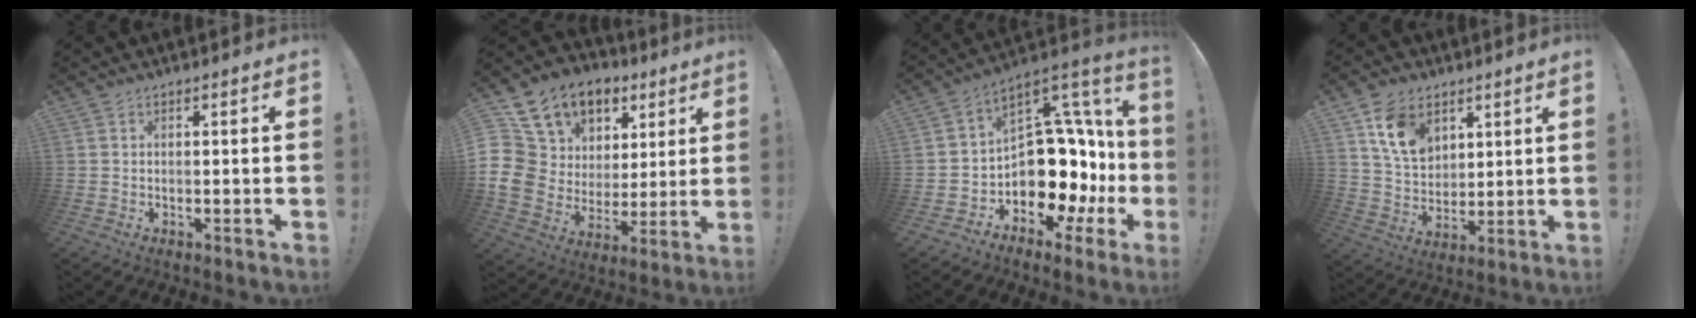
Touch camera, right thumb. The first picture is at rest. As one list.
[{"total": 16.1, "force": [6.6, 13.6, 5.6], "torque": [-0.115, -0.045, 0.152]}, {"total": 16.9, "force": [-3.0, 12.0, 11.5], "torque": [-0.151, -0.014, -0.016]}, {"total": 13.1, "force": [6.9, 9.0, 6.6], "torque": [-0.113, -0.022, 0.135]}]